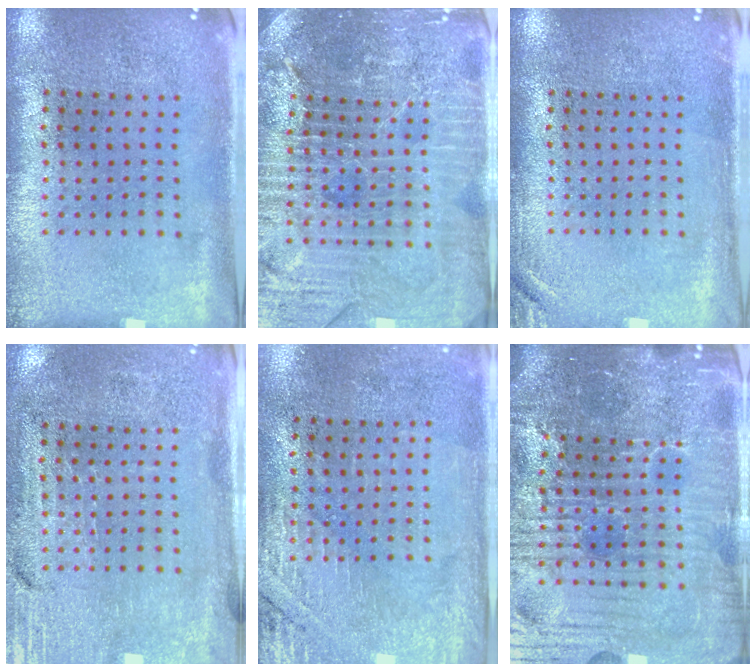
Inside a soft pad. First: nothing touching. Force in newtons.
{"total": 5.0, "press": 4.6, "slide": 1.9}
{"total": 1.5, "press": 1.5, "slide": 0.3}
{"total": 3.3, "press": 2.9, "slide": 1.5}
{"total": 2.7, "press": 2.4, "slide": 1.2}
{"total": 6.3, "press": 5.7, "slide": 2.5}